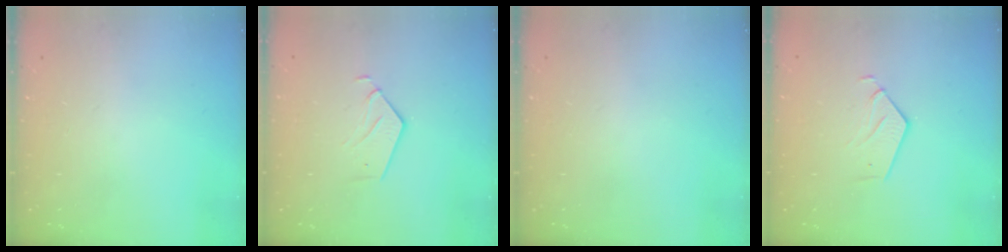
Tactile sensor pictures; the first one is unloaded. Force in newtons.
{"total": 3.3, "press": 3.3, "slide": 0.2}
{"total": 0.0}
{"total": 2.9, "press": 2.9, "slide": 0.2}